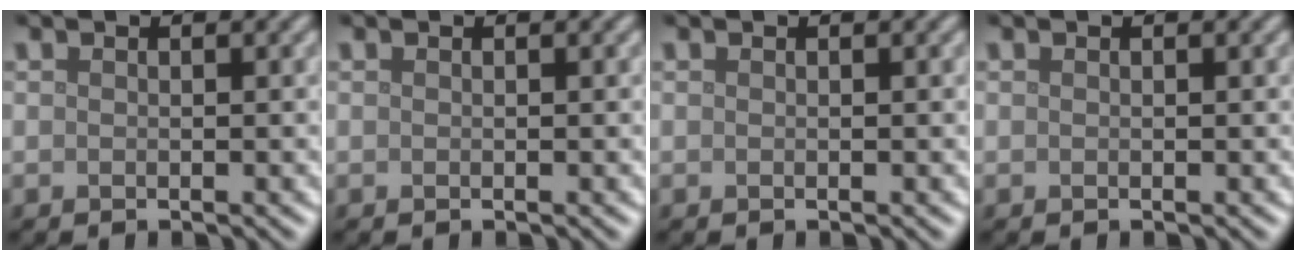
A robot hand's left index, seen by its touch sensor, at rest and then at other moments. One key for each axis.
{"total": 0.0}
{"total": 0.0}
{"total": 0.0}